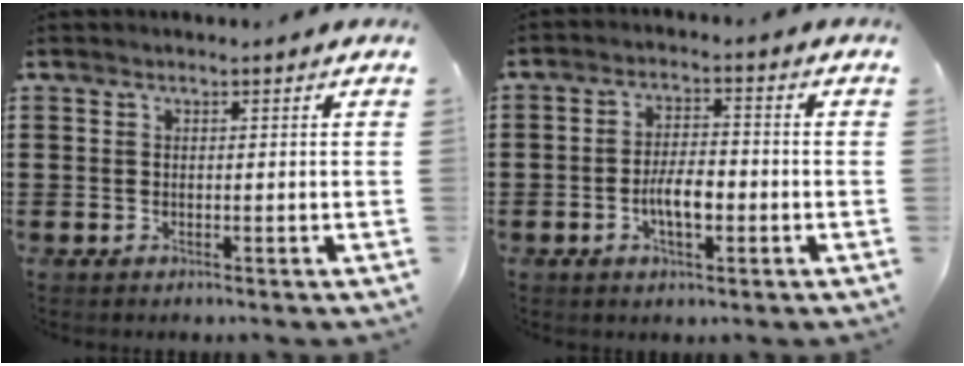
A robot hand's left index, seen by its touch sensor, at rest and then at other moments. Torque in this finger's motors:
{"motor_torque": [0.40, -0.03, 0.25, 0.10]}